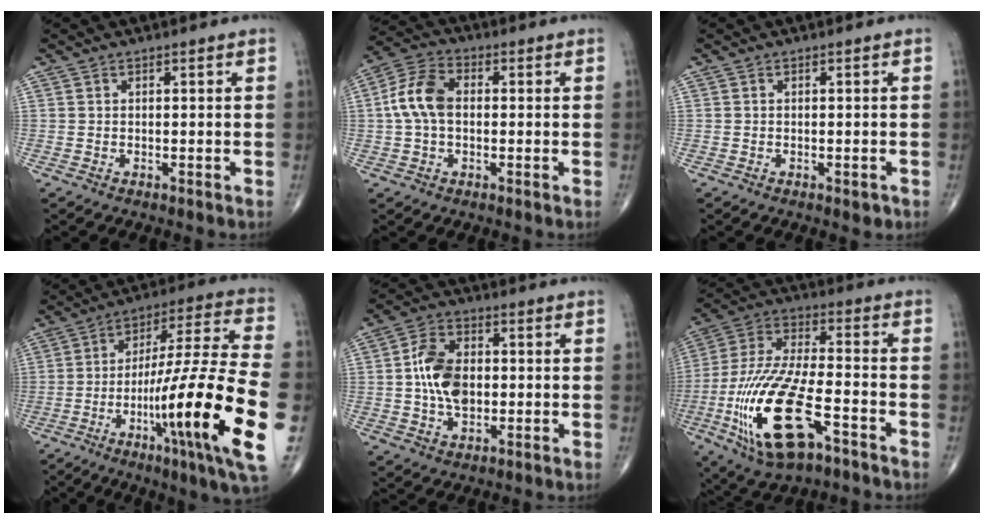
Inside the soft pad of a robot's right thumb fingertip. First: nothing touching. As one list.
[{"total": 8.4, "force": [0.1, 5.4, 6.4], "torque": [-0.130, 0.026, -0.006]}, {"total": 1.3, "force": [-0.6, 0.7, 0.9], "torque": [-0.010, -0.002, -0.006]}, {"total": 27.6, "force": [-8.0, 3.7, 26.2], "torque": [-0.409, 0.015, -0.120]}, {"total": 10.2, "force": [0.1, 6.6, 7.8], "torque": [-0.129, 0.010, -0.002]}, {"total": 22.0, "force": [-8.5, 8.6, 18.4], "torque": [-0.403, 0.020, -0.149]}]